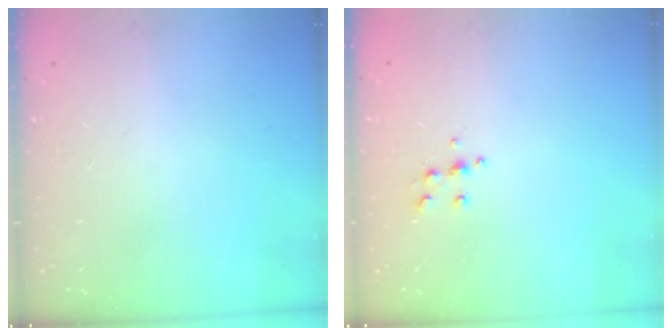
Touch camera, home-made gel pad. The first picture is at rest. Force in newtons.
{"total": 5.2, "press": 5.0, "slide": 1.1}